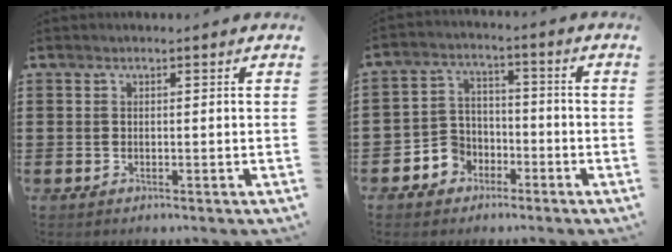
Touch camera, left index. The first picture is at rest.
{"total": 5.0, "force": [-2.8, 4.0, 0.9], "torque": [-0.041, 0.005, -0.059]}